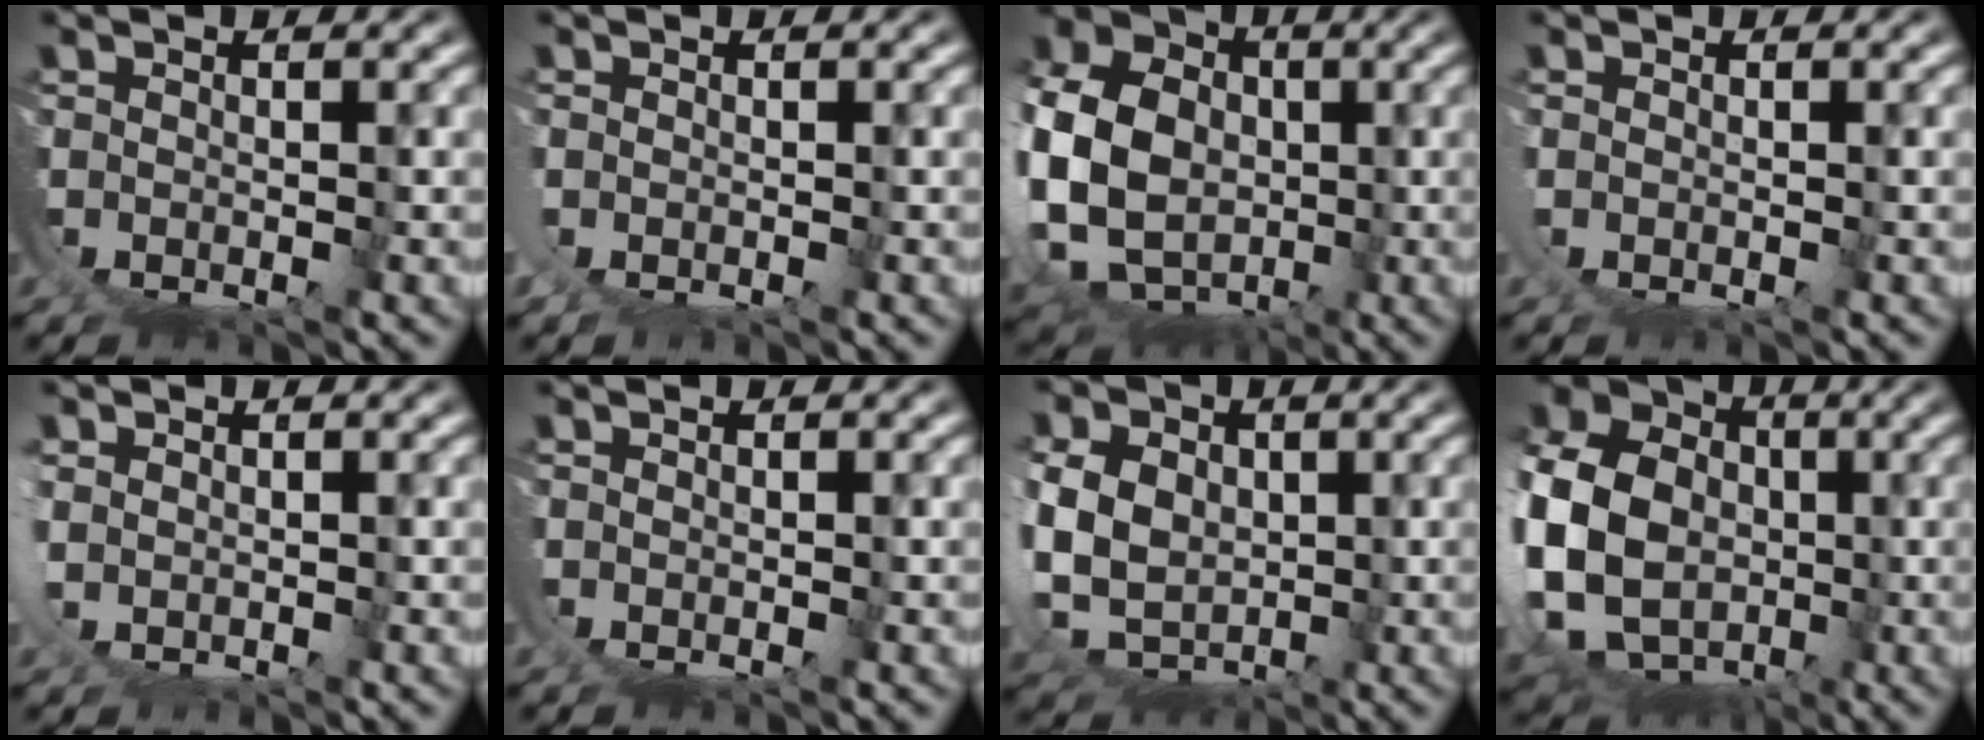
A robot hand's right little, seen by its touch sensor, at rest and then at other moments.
{"total": 0.8, "force": [-0.2, 0.2, 0.8], "torque": [-0.023, -0.007, 0.000]}
{"total": 13.4, "force": [-0.7, 10.7, 8.0], "torque": [-0.194, -0.054, 0.004]}
{"total": 0.6, "force": [0.4, -0.4, -0.2], "torque": [0.005, 0.001, 0.008]}
{"total": 1.4, "force": [0.8, 0.3, 1.0], "torque": [-0.040, -0.013, 0.028]}
{"total": 0.5, "force": [0.4, -0.1, 0.3], "torque": [-0.010, -0.003, 0.010]}
{"total": 8.3, "force": [-0.3, 6.7, 4.9], "torque": [-0.130, -0.042, 0.014]}
{"total": 16.9, "force": [-0.3, 14.0, 9.4], "torque": [-0.218, -0.047, -0.003]}